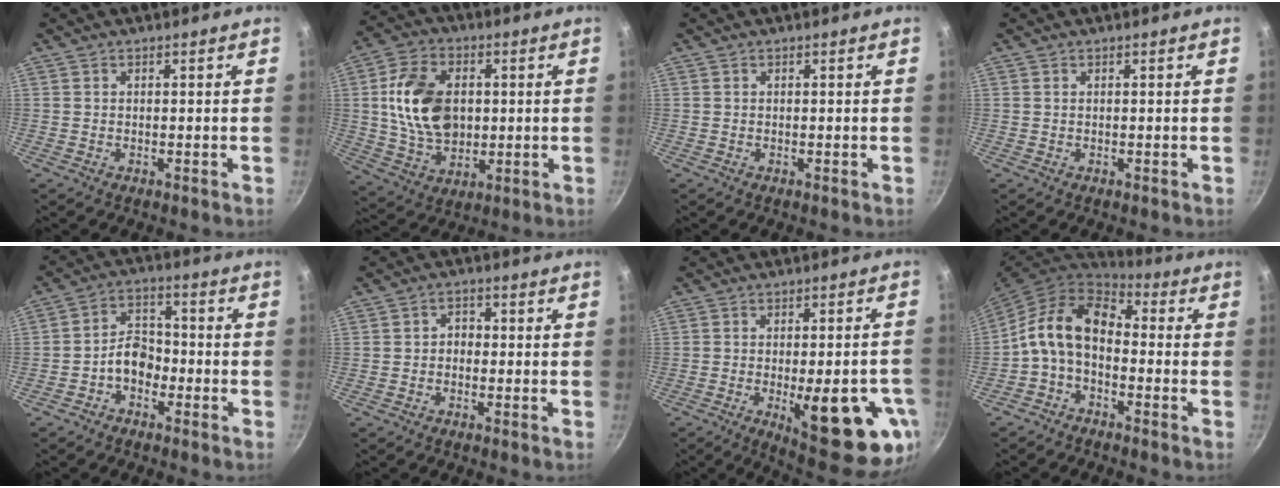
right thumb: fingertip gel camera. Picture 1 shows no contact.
{"total": 15.8, "force": [1.8, 10.9, 11.3], "torque": [-0.187, -0.001, 0.034]}
{"total": 0.0}
{"total": 0.0}
{"total": 6.3, "force": [-2.7, 4.5, 3.6], "torque": [-0.033, 0.038, -0.055]}
{"total": 2.7, "force": [-0.5, 2.2, 1.5], "torque": [-0.009, 0.011, -0.013]}
{"total": 18.9, "force": [-5.8, 6.5, 16.8], "torque": [-0.191, 0.000, -0.067]}
{"total": 12.3, "force": [-1.4, 8.1, 9.2], "torque": [-0.161, 0.048, -0.047]}